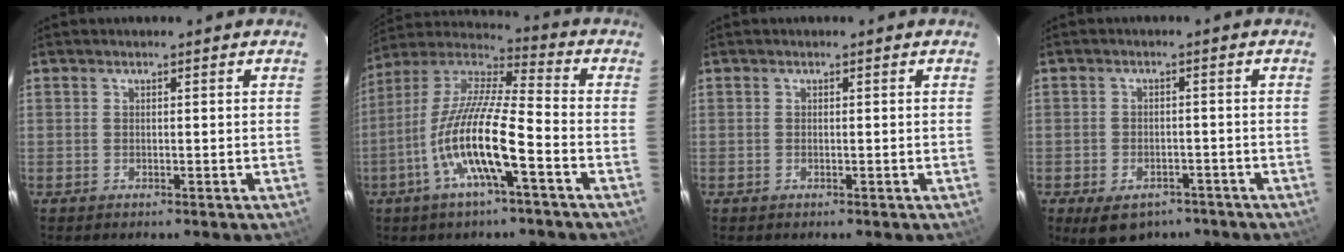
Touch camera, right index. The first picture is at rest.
{"total": 15.6, "force": [-6.2, 2.2, 14.1], "torque": [-0.272, -0.007, -0.126]}
{"total": 0.0}
{"total": 8.9, "force": [-5.9, 5.3, 3.9], "torque": [-0.084, -0.002, -0.076]}